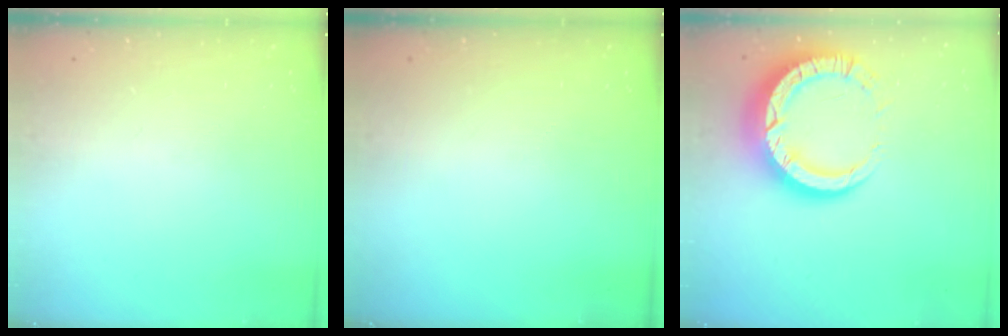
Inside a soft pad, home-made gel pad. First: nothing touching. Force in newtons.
{"total": 0.0}
{"total": 12.4, "press": 12.3, "slide": 1.2}